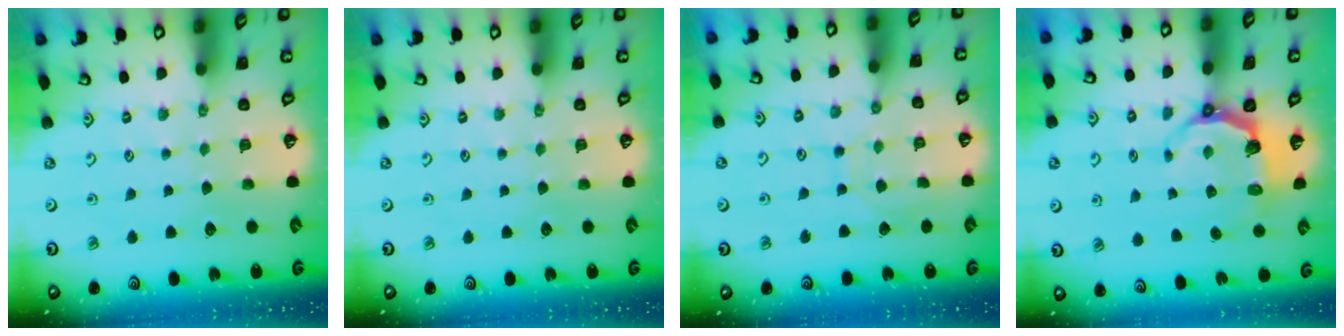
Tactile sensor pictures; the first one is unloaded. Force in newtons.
{"total": 0.0}
{"total": 6.3, "press": 6.3, "slide": 0.5}
{"total": 5.0, "press": 3.4, "slide": 3.7}